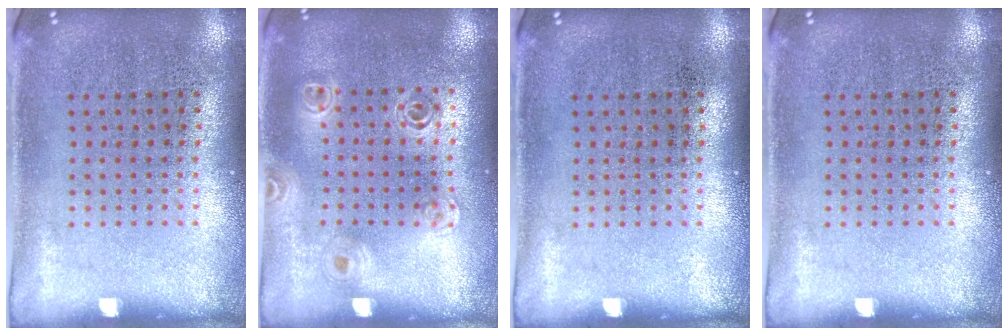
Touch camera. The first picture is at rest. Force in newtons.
{"total": 1.2, "press": 1.2, "slide": 0.3}
{"total": 0.0}
{"total": 0.0}